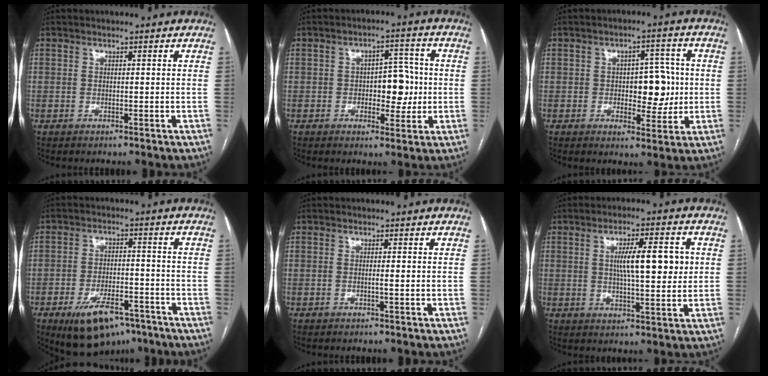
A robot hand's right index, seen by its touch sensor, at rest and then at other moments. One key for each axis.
{"total": 6.6, "fx": -0.5, "fy": 3.6, "fz": 5.6, "tx": -0.071, "ty": 0.015, "tz": -0.003}
{"total": 7.4, "fx": 0.0, "fy": 3.9, "fz": 6.3, "tx": -0.077, "ty": 0.013, "tz": 0.006}
{"total": 11.4, "fx": -7.2, "fy": 5.0, "fz": 7.2, "tx": -0.118, "ty": -0.003, "tz": -0.109}
{"total": 0.8, "fx": -0.2, "fy": -0.2, "fz": 0.8, "tx": -0.014, "ty": 0.000, "tz": -0.003}
{"total": 9.4, "fx": 1.6, "fy": 1.9, "fz": 9.0, "tx": -0.147, "ty": 0.010, "tz": 0.027}